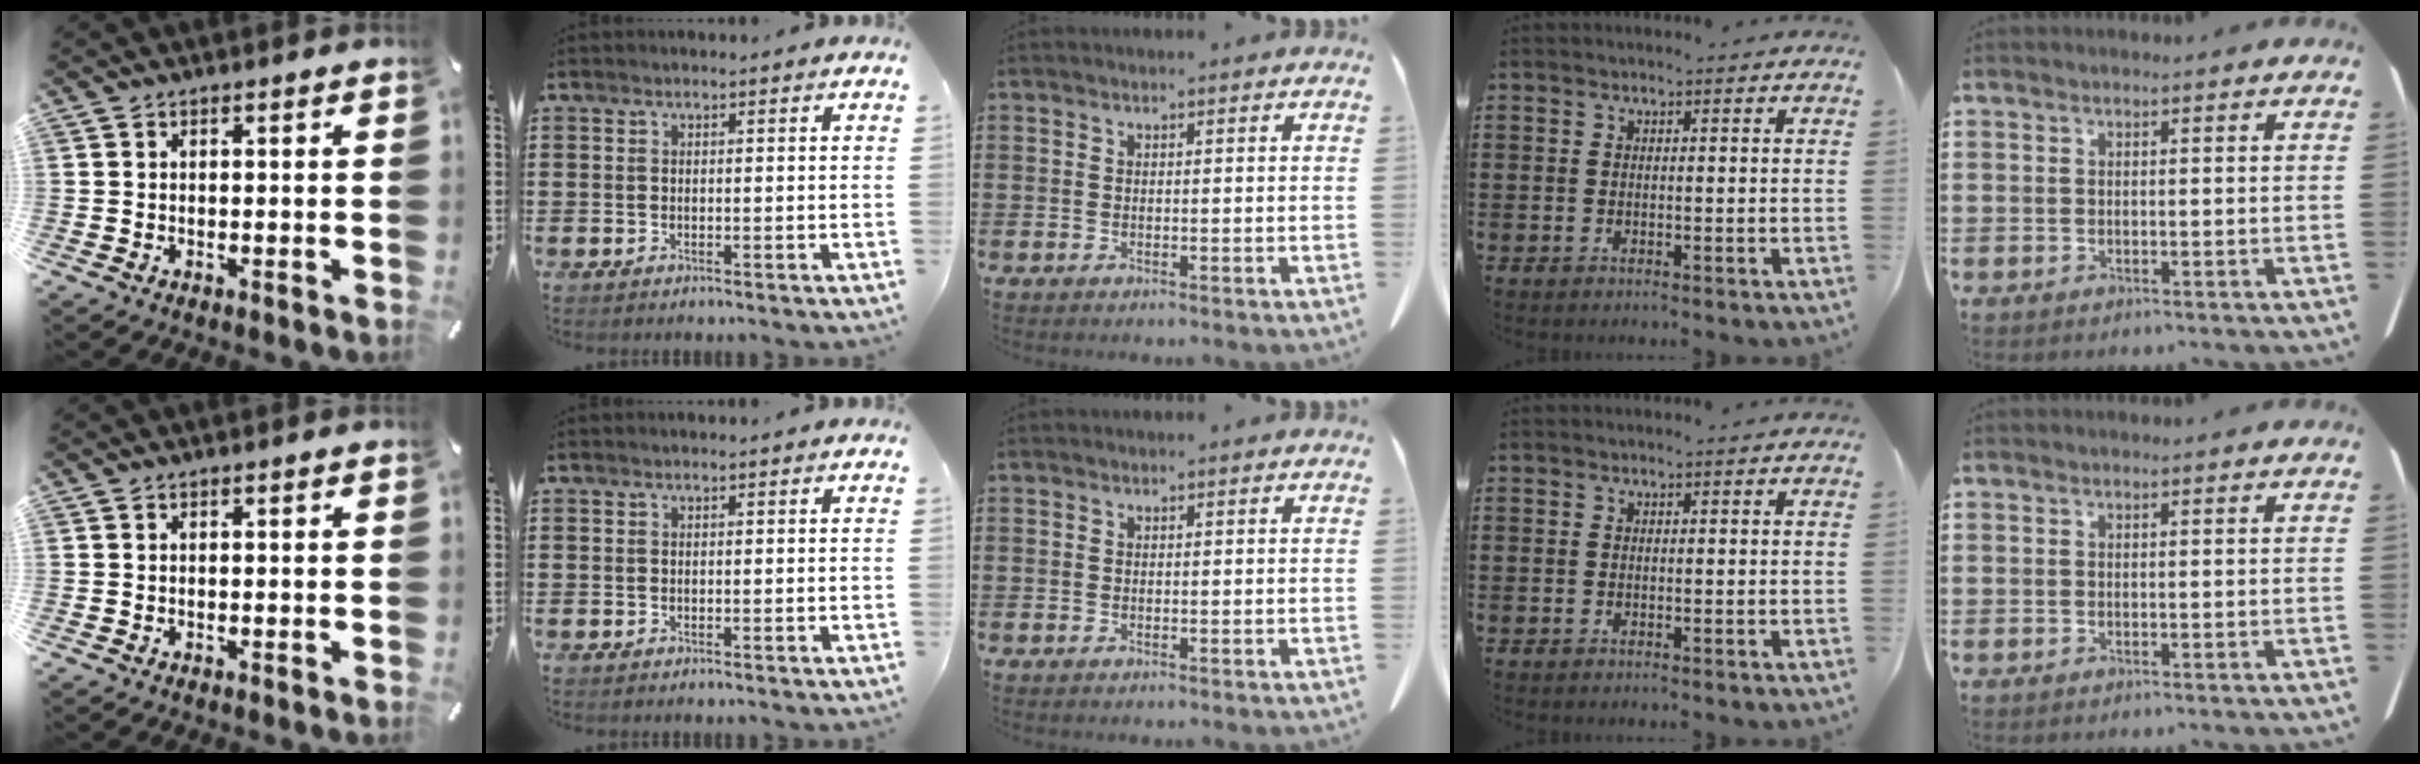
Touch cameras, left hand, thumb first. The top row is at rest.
{}